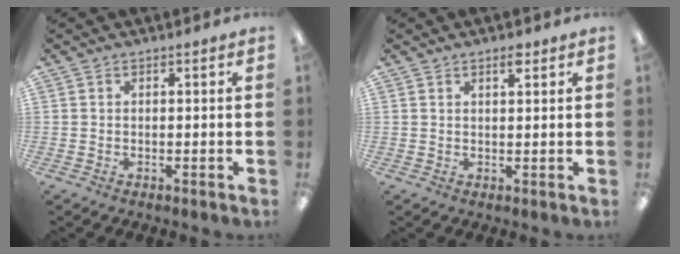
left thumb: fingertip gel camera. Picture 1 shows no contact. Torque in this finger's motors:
{"motor_torque": [-0.12, -0.02, -0.62, 0.08, -0.03]}